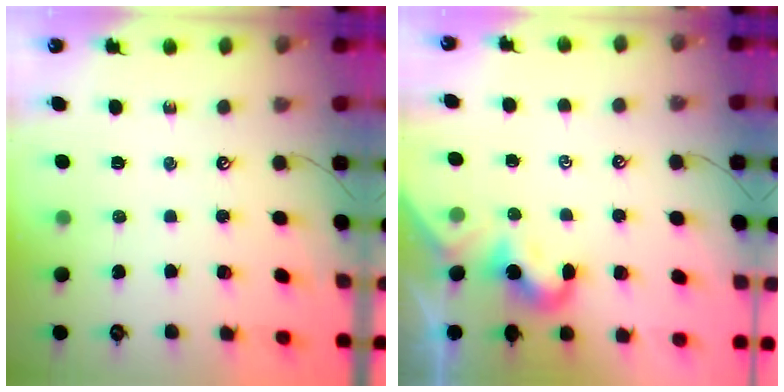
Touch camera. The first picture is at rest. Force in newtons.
{"total": 0.0}